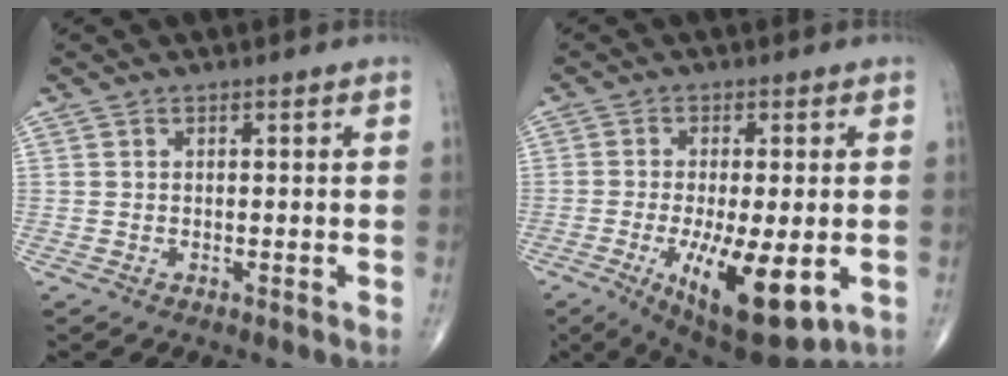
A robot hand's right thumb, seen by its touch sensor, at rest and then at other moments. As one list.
[{"total": 14.8, "force": [-4.2, 5.0, 13.2], "torque": [-0.217, -0.022, -0.052]}]